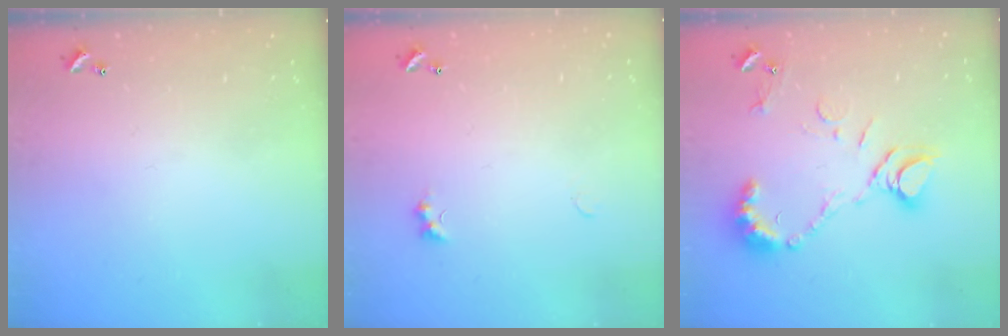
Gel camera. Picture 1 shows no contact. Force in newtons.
{"total": 1.4, "press": 1.3, "slide": 0.5}
{"total": 11.1, "press": 11.0, "slide": 1.3}